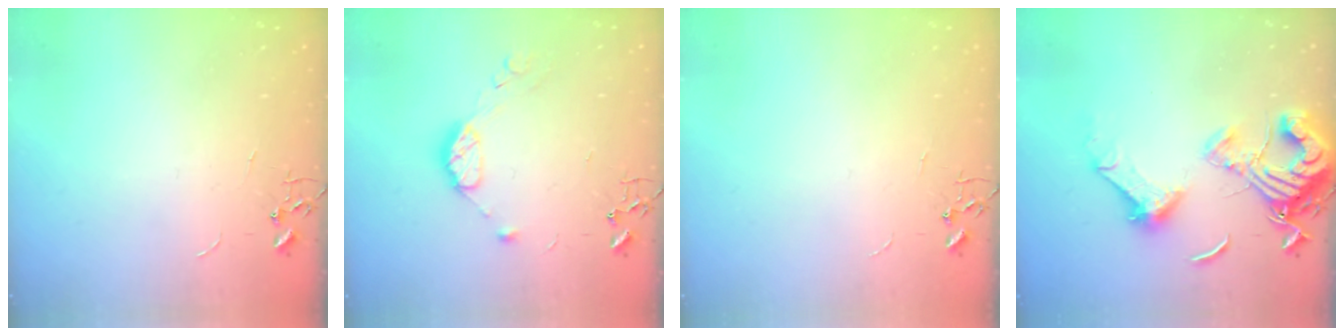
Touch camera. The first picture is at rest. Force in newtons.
{"total": 9.2, "press": 9.2, "slide": 0.7}
{"total": 0.0}
{"total": 17.4, "press": 17.4, "slide": 1.8}